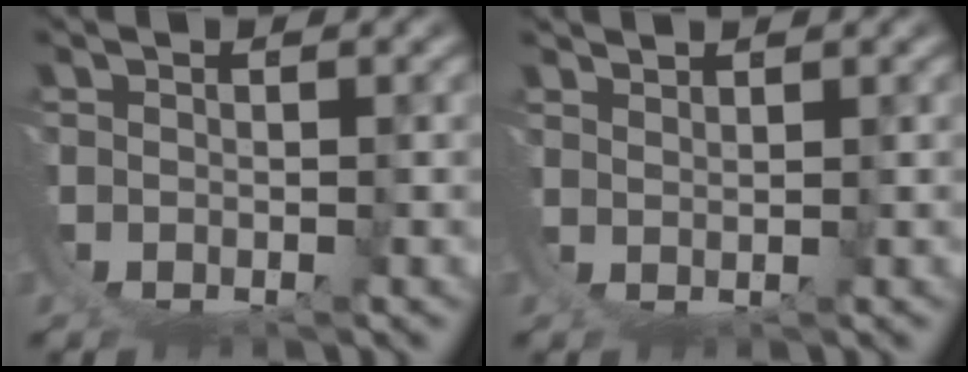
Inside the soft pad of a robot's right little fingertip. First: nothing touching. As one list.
[{"total": 1.9, "force": [1.5, -1.2, -0.1], "torque": [0.008, -0.001, 0.033]}]